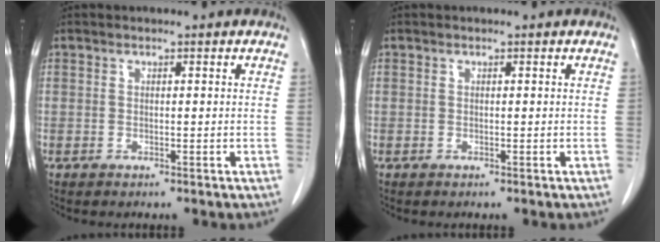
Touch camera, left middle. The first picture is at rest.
{"total": 0.0}